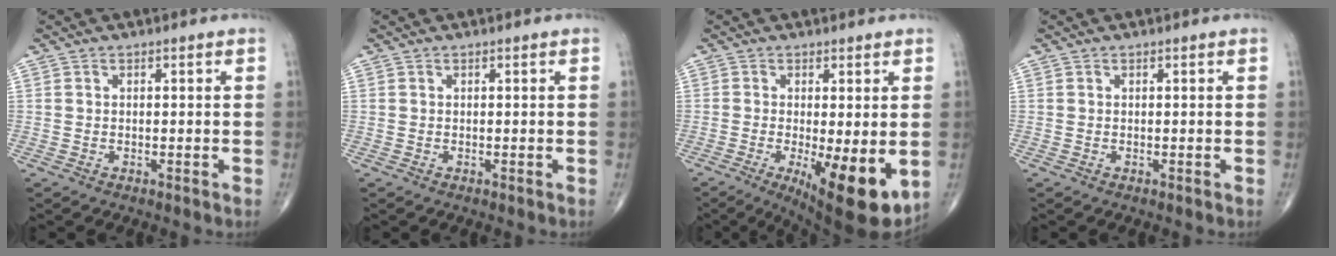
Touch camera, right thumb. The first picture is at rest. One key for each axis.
{"total": 0.0}
{"total": 12.5, "fx": -3.1, "fy": 3.8, "fz": 11.5, "tx": -0.167, "ty": -0.027, "tz": -0.035}
{"total": 0.0}